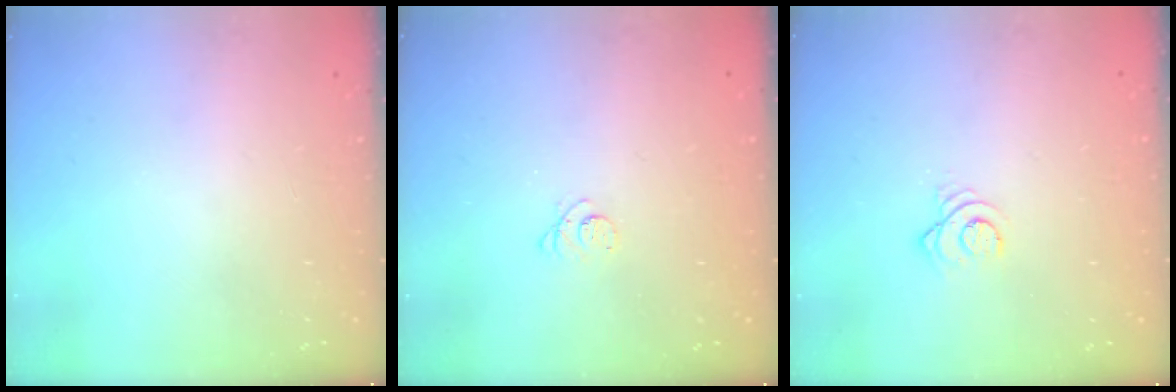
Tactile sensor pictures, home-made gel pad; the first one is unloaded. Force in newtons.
{"total": 2.3, "press": 2.3, "slide": 0.3}
{"total": 3.6, "press": 3.6, "slide": 0.2}